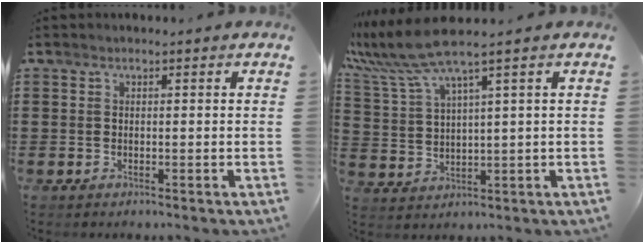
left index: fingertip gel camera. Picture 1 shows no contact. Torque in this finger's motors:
{"motor_torque": [1.01, -1.01, 0.80, 0.21]}